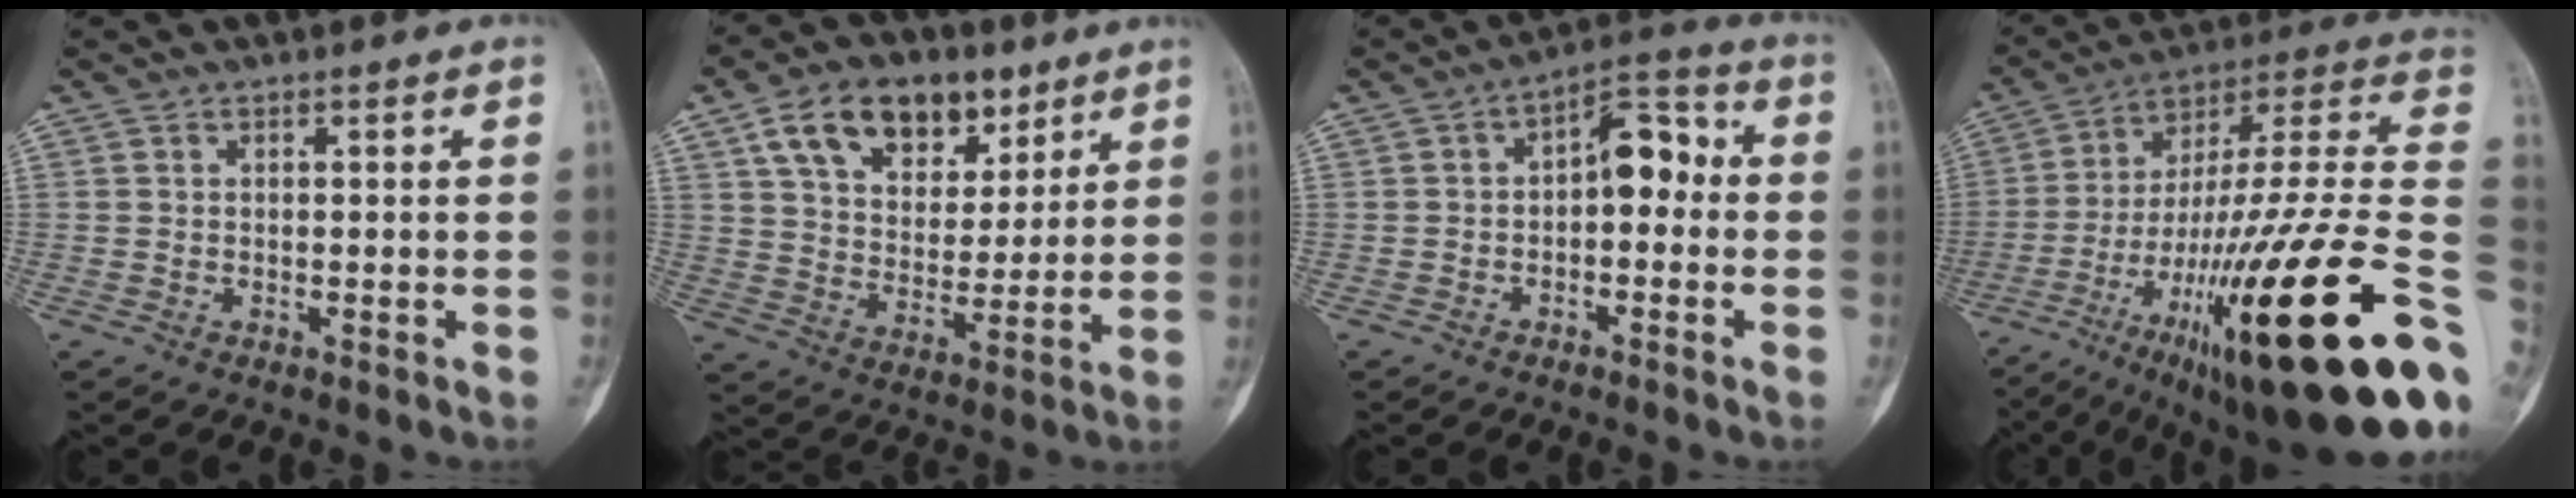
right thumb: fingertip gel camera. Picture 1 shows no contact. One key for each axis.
{"total": 16.4, "fx": 9.0, "fy": 10.2, "fz": 9.2, "tx": -0.111, "ty": -0.024, "tz": 0.155}
{"total": 8.5, "fx": -0.4, "fy": 4.8, "fz": 7.0, "tx": -0.074, "ty": 0.038, "tz": -0.020}
{"total": 38.7, "fx": -12.0, "fy": 7.6, "fz": 36.0, "tx": -0.493, "ty": 0.048, "tz": -0.194}